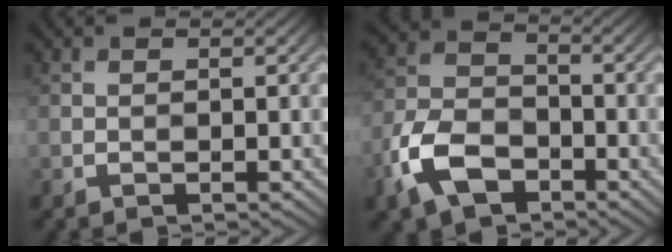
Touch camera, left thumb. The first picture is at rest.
{"total": 9.1, "force": [-4.9, 5.4, 5.5], "torque": [-0.132, -0.004, -0.111]}